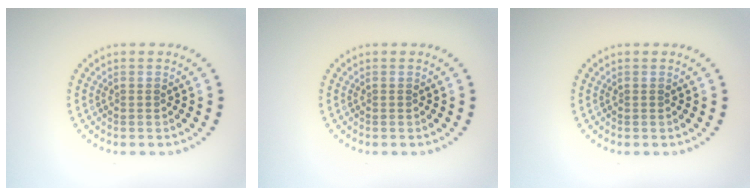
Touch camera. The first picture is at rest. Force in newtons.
{"total": 0.0}
{"total": 0.0}